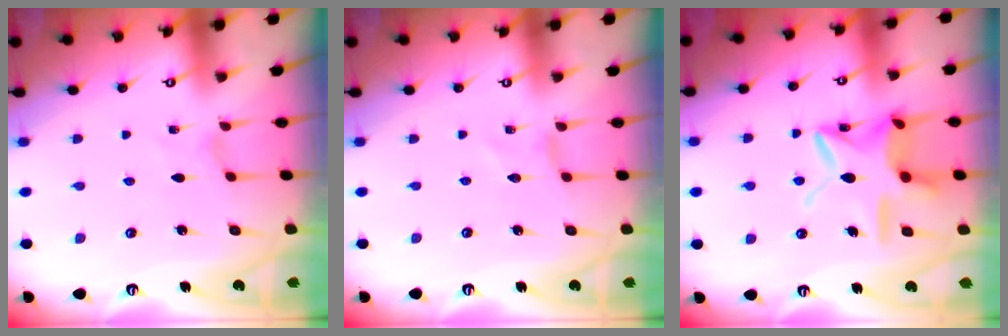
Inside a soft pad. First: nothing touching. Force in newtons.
{"total": 0.0}
{"total": 16.8, "press": 16.7, "slide": 1.6}